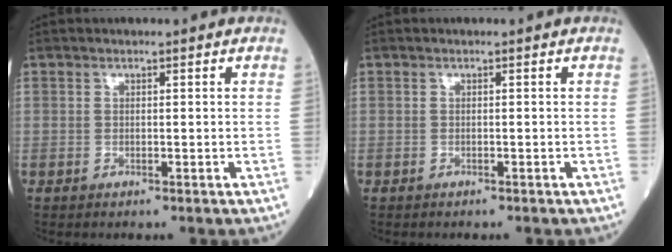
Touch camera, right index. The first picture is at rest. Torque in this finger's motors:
{"motor_torque": [-0.27, -0.14, -0.36, -0.14]}